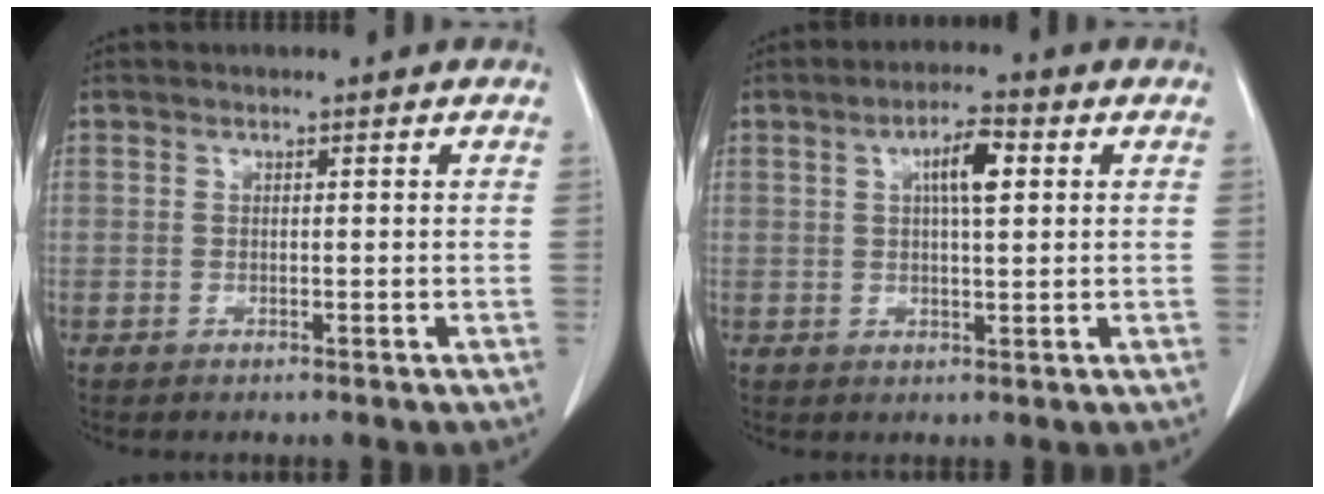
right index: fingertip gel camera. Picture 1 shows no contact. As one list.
[{"total": 5.5, "force": [1.7, 1.3, 5.1], "torque": [-0.089, 0.007, 0.026]}]